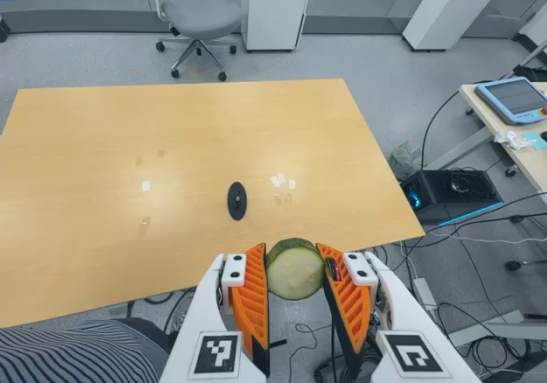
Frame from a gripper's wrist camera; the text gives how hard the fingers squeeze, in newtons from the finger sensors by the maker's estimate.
{"total": 12.8, "left": 13.1, "right": 12.6}